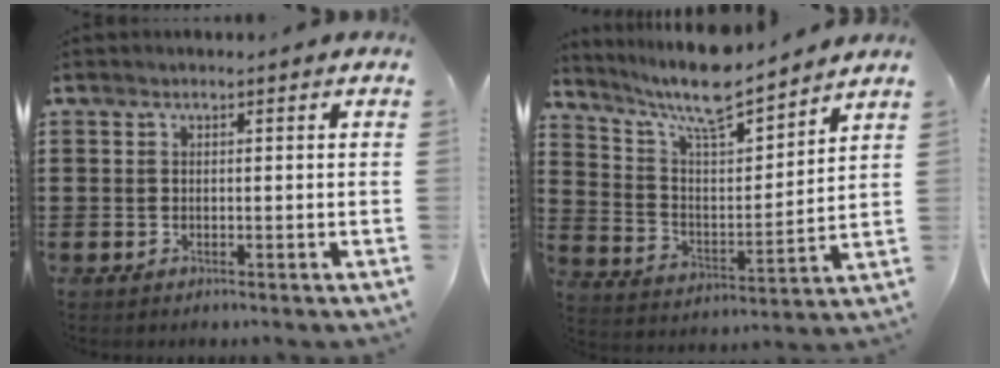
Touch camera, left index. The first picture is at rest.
{"total": 9.8, "force": [8.6, 1.6, 4.4], "torque": [-0.119, -0.048, 0.152]}